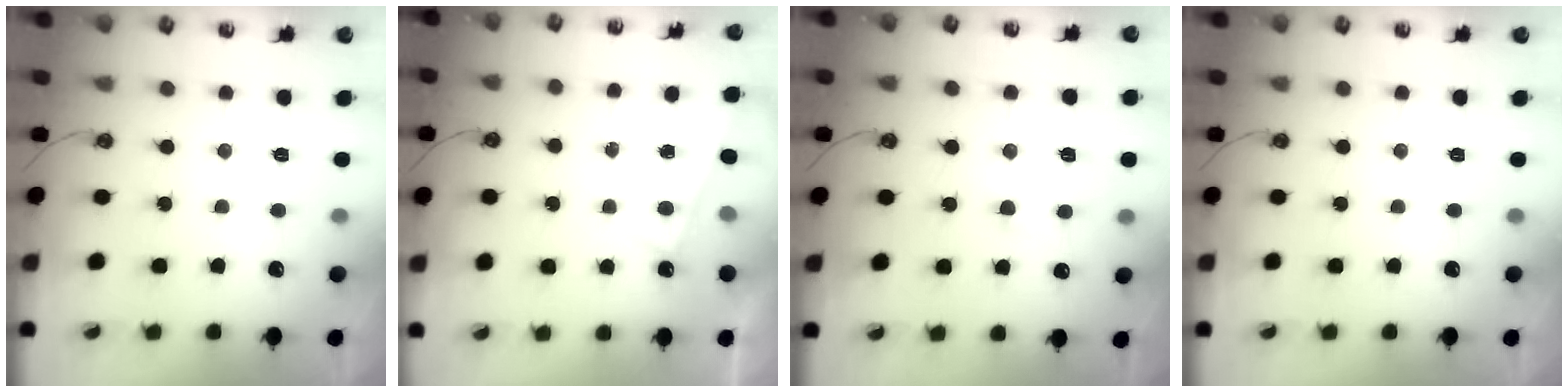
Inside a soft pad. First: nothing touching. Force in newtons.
{"total": 0.8, "press": 0.7, "slide": 0.4}
{"total": 2.4, "press": 2.4, "slide": 0.5}
{"total": 0.0}